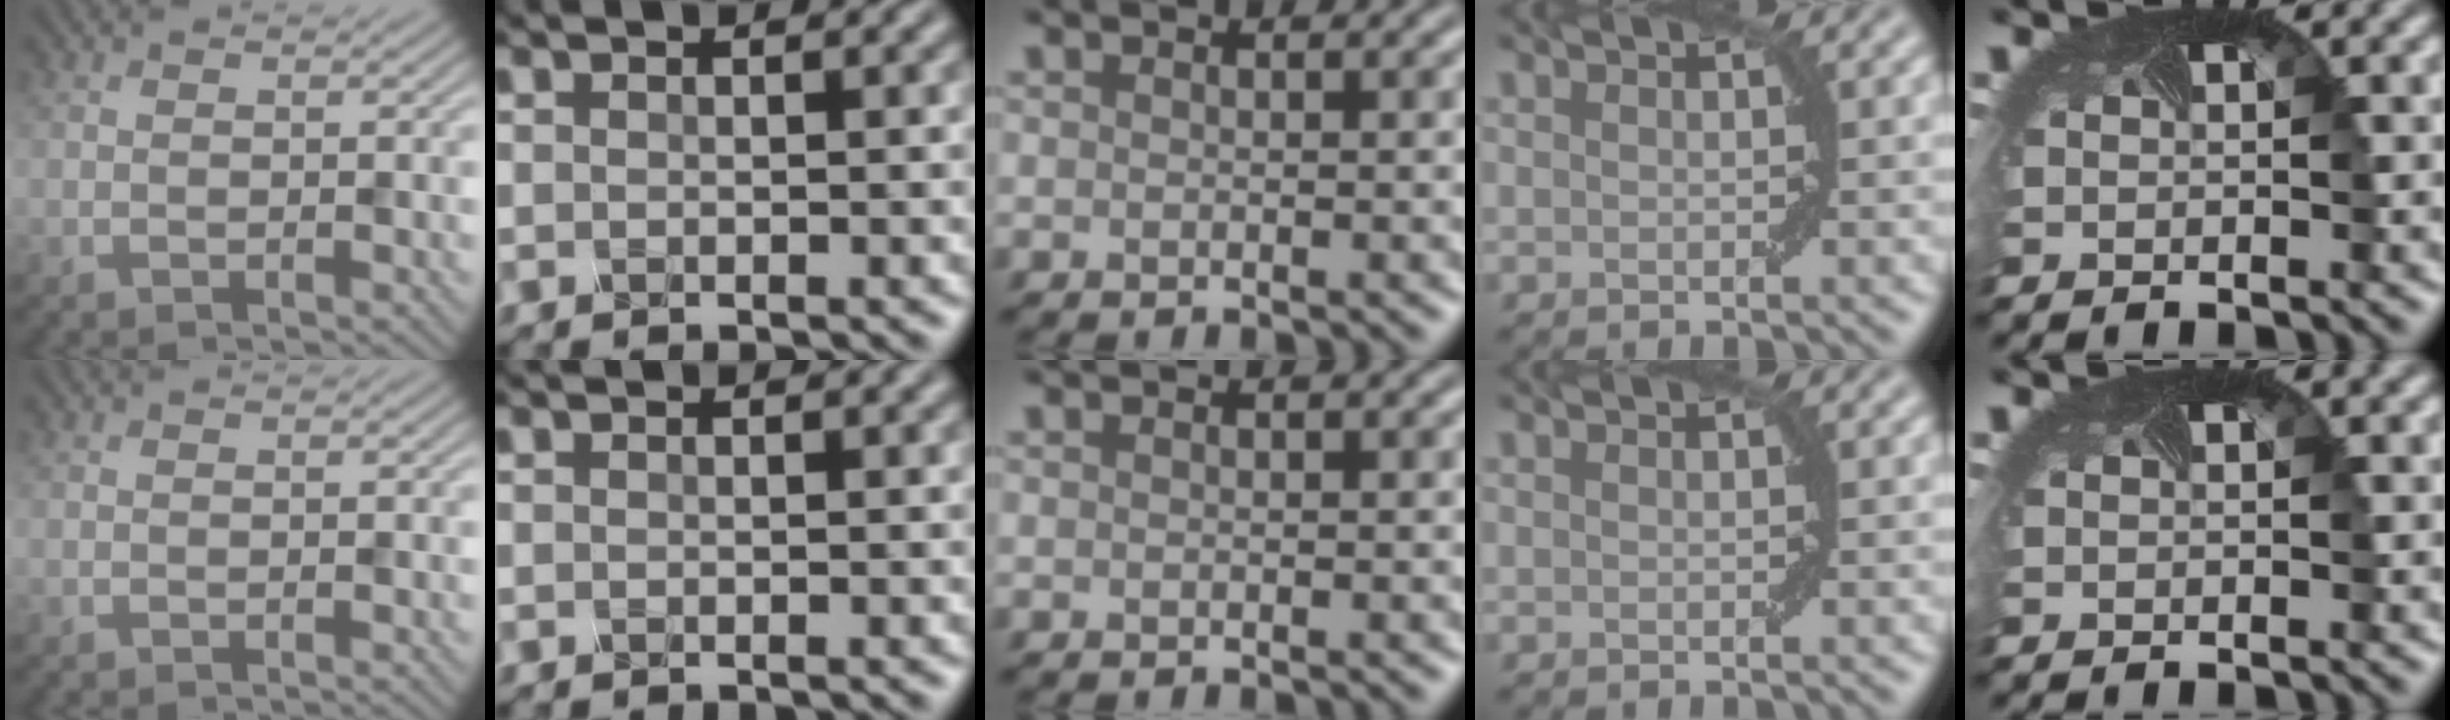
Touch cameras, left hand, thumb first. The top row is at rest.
{}